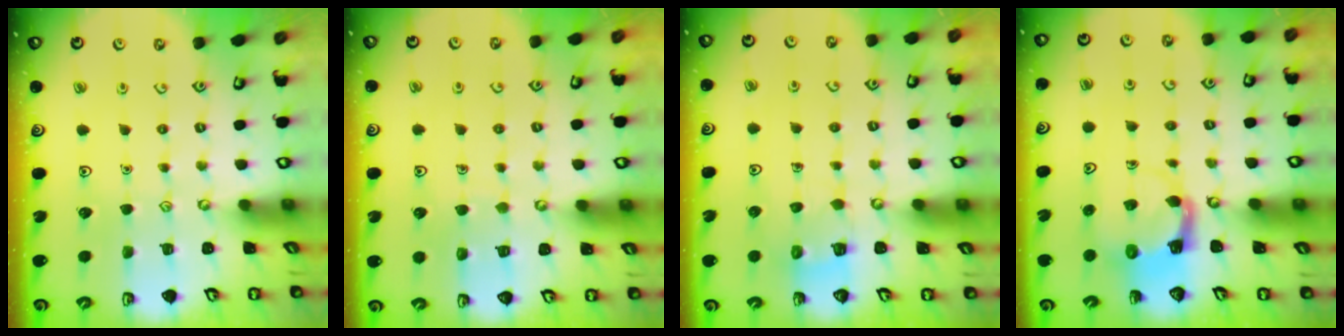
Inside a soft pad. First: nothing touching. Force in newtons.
{"total": 4.3, "press": 4.2, "slide": 0.4}
{"total": 2.5, "press": 2.5, "slide": 0.1}
{"total": 4.0, "press": 3.9, "slide": 0.6}